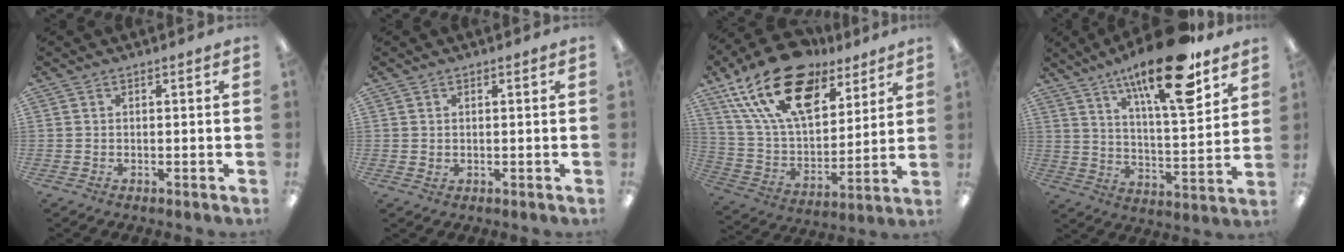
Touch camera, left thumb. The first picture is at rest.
{"total": 0.6, "force": [0.4, 0.5, 0.1], "torque": [0.003, -0.001, 0.006]}
{"total": 23.3, "force": [14.3, 12.3, 13.8], "torque": [-0.264, -0.076, 0.257]}
{"total": 20.7, "force": [13.5, 6.0, 14.5], "torque": [-0.231, -0.072, 0.216]}